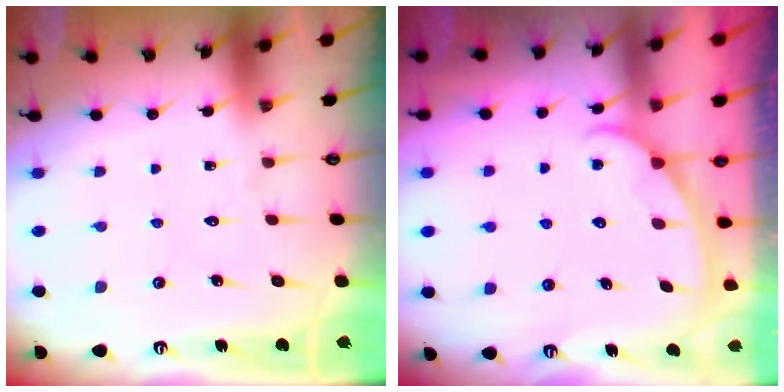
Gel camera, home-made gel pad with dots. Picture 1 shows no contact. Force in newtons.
{"total": 1.4, "press": 1.4, "slide": 0.2}